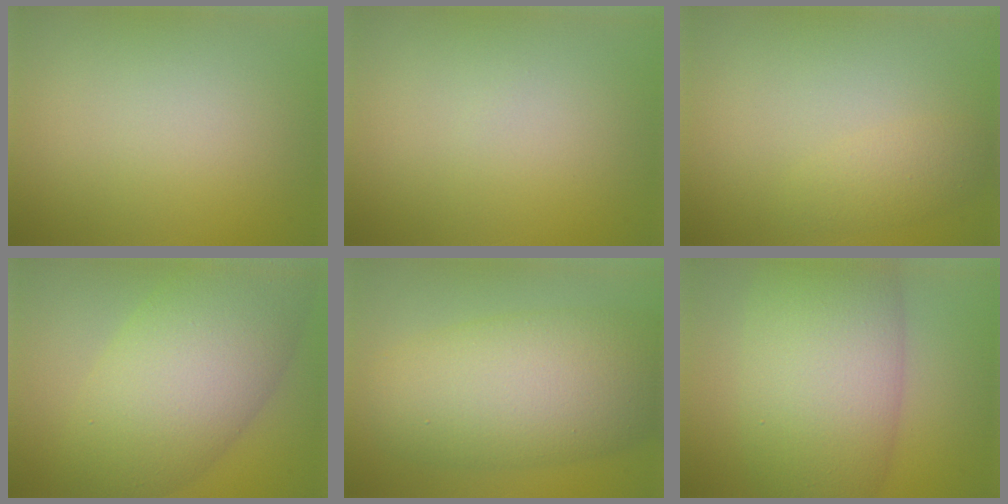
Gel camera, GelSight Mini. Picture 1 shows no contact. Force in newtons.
{"total": 0.0}
{"total": 1.7, "press": 1.7, "slide": 0.1}
{"total": 9.9, "press": 9.9, "slide": 0.4}
{"total": 10.0, "press": 10.0, "slide": 0.4}
{"total": 11.1, "press": 11.1, "slide": 0.3}